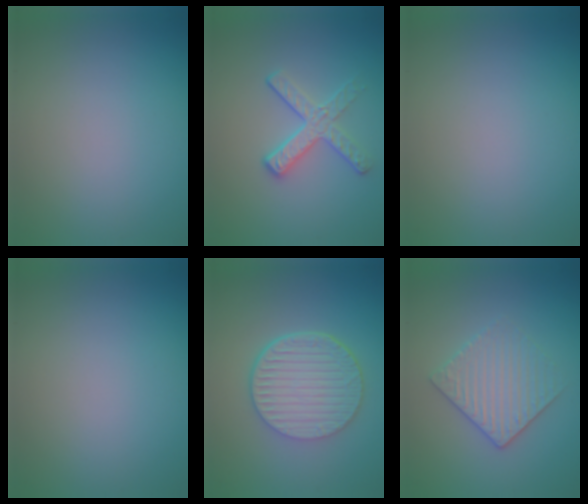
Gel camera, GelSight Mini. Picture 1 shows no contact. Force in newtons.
{"total": 3.0, "press": 2.6, "slide": 1.6}
{"total": 0.0}
{"total": 0.0}
{"total": 6.5, "press": 4.8, "slide": 4.5}
{"total": 3.4, "press": 3.2, "slide": 1.3}